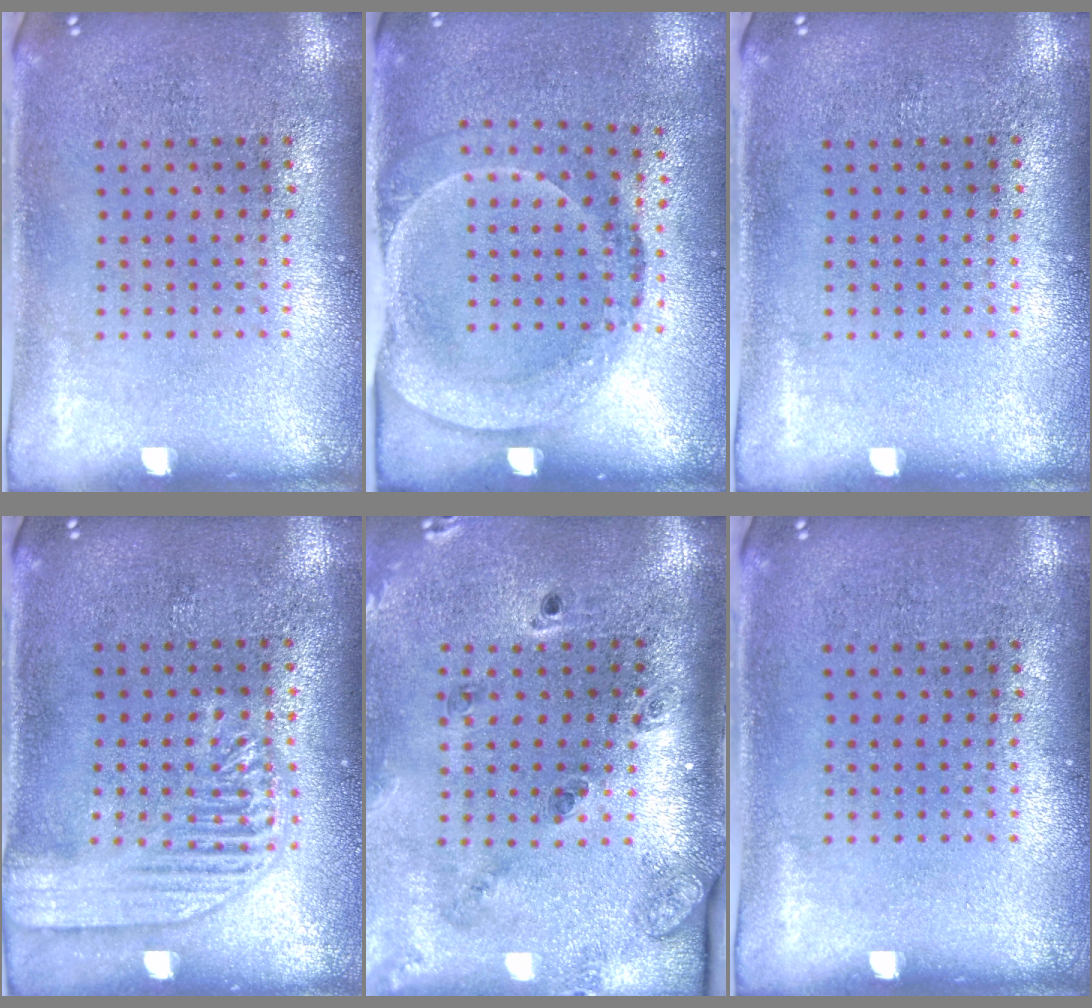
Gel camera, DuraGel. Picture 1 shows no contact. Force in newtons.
{"total": 1.6, "press": 1.2, "slide": 1.1}
{"total": 0.0}
{"total": 1.8, "press": 1.8, "slide": 0.3}
{"total": 1.8, "press": 1.6, "slide": 0.8}
{"total": 0.0}